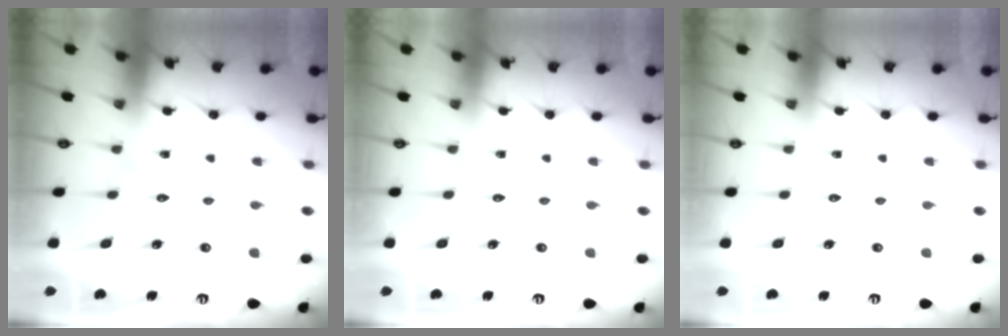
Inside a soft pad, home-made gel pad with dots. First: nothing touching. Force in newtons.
{"total": 0.0}
{"total": 0.0}